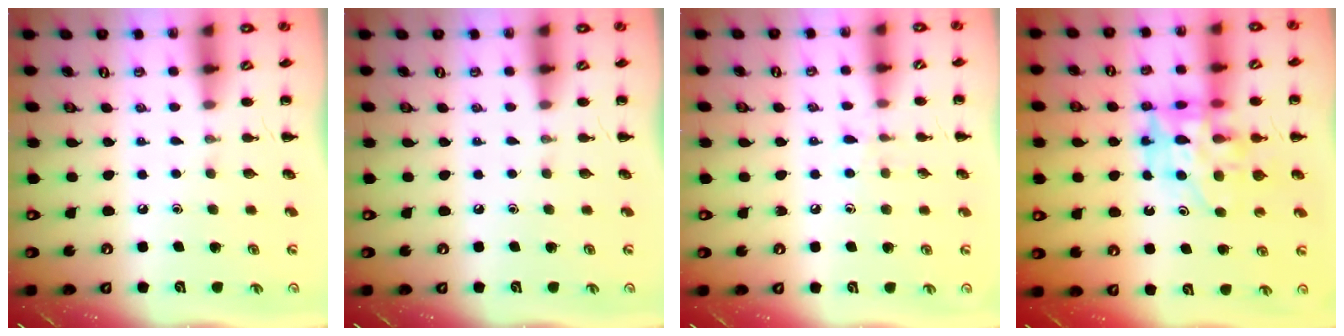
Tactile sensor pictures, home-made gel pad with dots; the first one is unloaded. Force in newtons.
{"total": 0.0}
{"total": 6.2, "press": 5.9, "slide": 2.1}
{"total": 13.9, "press": 13.4, "slide": 3.8}